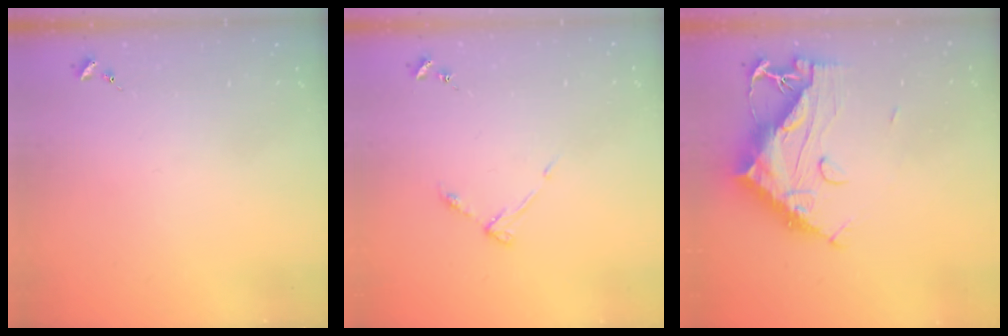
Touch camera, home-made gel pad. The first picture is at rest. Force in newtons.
{"total": 4.6, "press": 4.6, "slide": 0.6}
{"total": 17.4, "press": 17.3, "slide": 1.6}